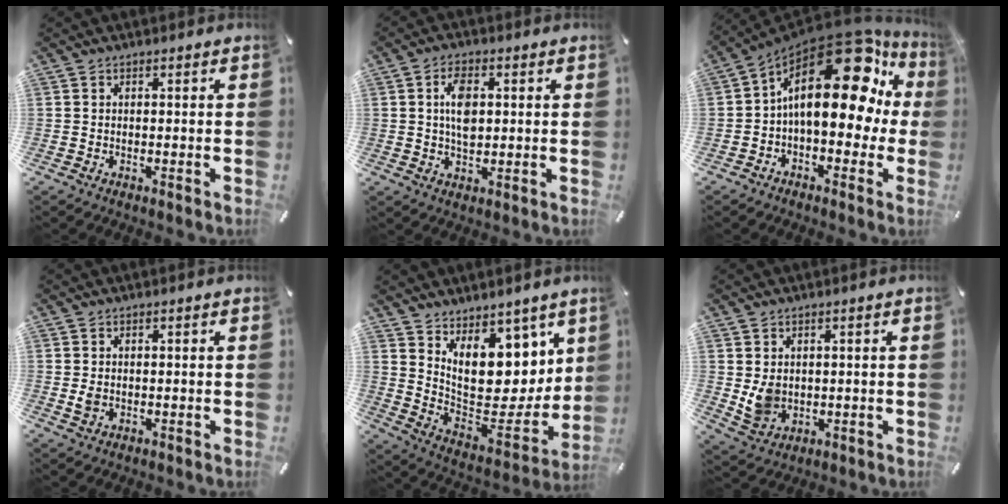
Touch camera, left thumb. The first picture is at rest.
{"total": 6.6, "force": [1.1, 3.7, 5.3], "torque": [-0.094, -0.001, 0.011]}
{"total": 23.0, "force": [7.7, 11.7, 18.3], "torque": [-0.284, -0.056, 0.126]}
{"total": 1.6, "force": [0.0, 1.4, 0.8], "torque": [-0.009, -0.001, -0.001]}
{"total": 13.9, "force": [7.1, 9.4, 7.4], "torque": [-0.103, -0.086, 0.140]}
{"total": 5.6, "force": [1.1, 5.1, 2.1], "torque": [-0.050, -0.004, 0.021]}